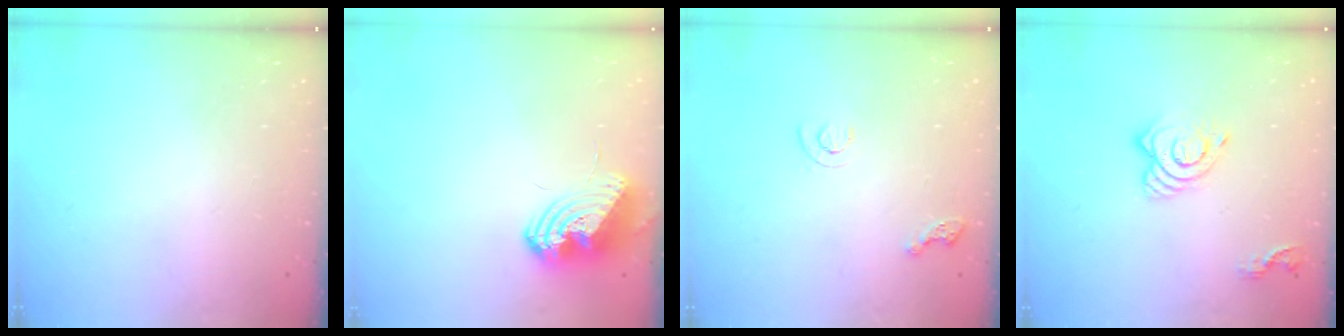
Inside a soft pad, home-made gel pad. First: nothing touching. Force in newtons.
{"total": 10.0, "press": 10.0, "slide": 1.0}
{"total": 5.1, "press": 5.1, "slide": 0.5}
{"total": 10.2, "press": 10.2, "slide": 0.9}